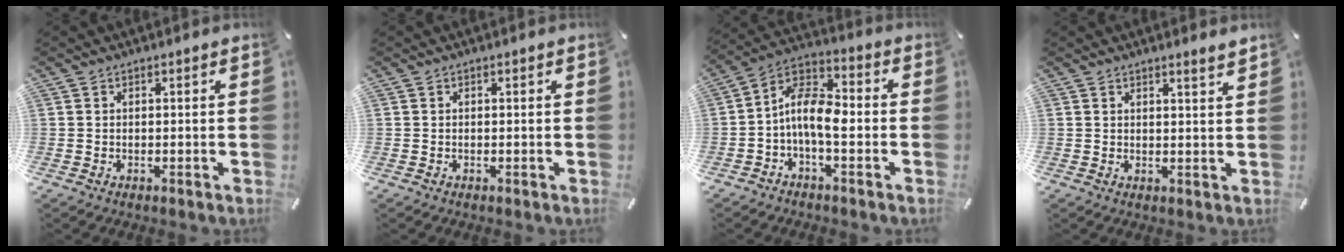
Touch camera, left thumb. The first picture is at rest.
{"total": 0.0}
{"total": 9.3, "force": [-2.4, 4.3, 7.8], "torque": [-0.165, -0.002, -0.045]}
{"total": 2.4, "force": [2.2, -0.4, 0.9], "torque": [-0.012, -0.019, 0.038]}